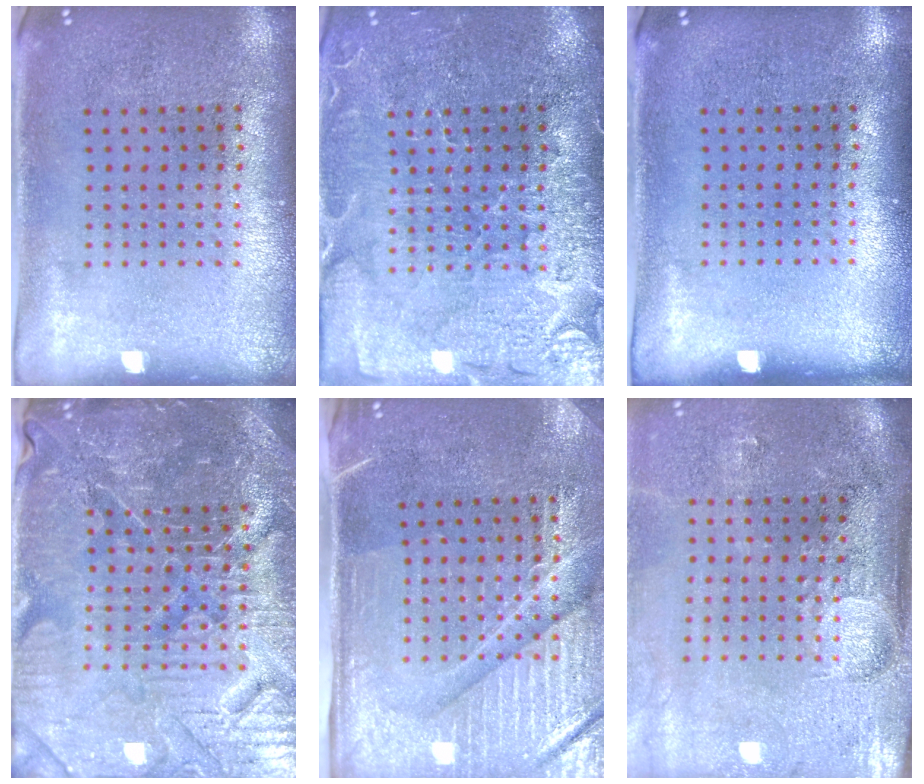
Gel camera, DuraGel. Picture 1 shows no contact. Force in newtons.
{"total": 3.5, "press": 3.4, "slide": 1.0}
{"total": 0.0}
{"total": 5.6, "press": 5.3, "slide": 2.0}
{"total": 4.4, "press": 4.0, "slide": 2.0}
{"total": 4.5, "press": 3.8, "slide": 2.4}